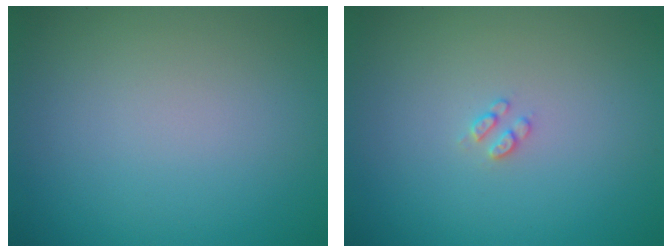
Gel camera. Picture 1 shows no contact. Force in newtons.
{"total": 1.0, "press": 0.9, "slide": 0.2}